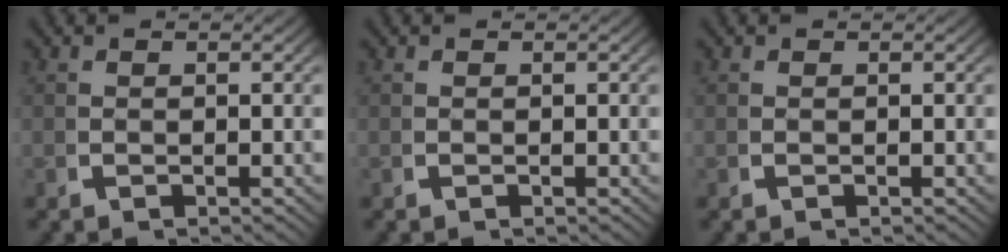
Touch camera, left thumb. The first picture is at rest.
{"total": 0.0}
{"total": 0.0}